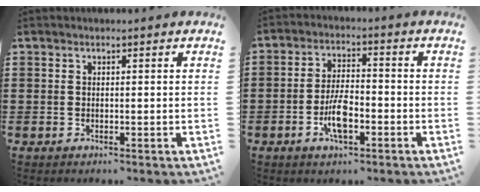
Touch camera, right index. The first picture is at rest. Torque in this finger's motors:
{"motor_torque": [2.14, 0.00, 0.78, 0.08]}